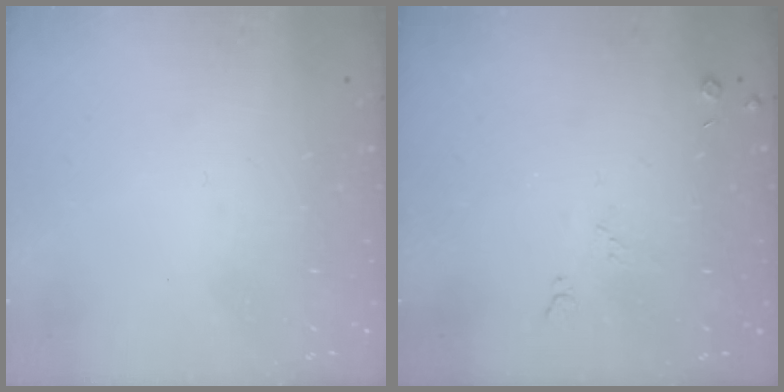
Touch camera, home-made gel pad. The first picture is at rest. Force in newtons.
{"total": 4.1, "press": 4.0, "slide": 0.7}